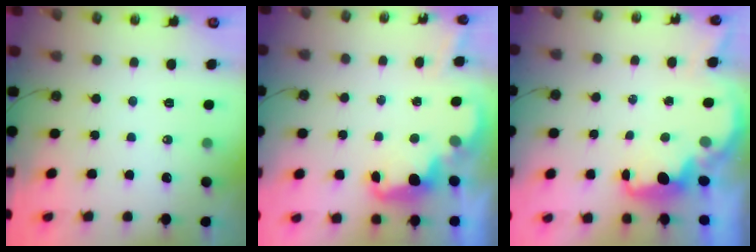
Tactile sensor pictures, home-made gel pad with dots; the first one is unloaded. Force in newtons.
{"total": 2.4, "press": 2.3, "slide": 0.7}
{"total": 2.4, "press": 2.3, "slide": 0.8}